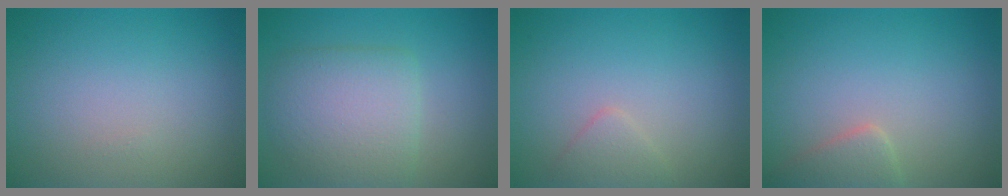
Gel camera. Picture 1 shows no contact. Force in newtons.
{"total": 5.3, "press": 5.3, "slide": 0.2}
{"total": 1.4, "press": 1.4, "slide": 0.1}
{"total": 2.3, "press": 2.3, "slide": 0.1}